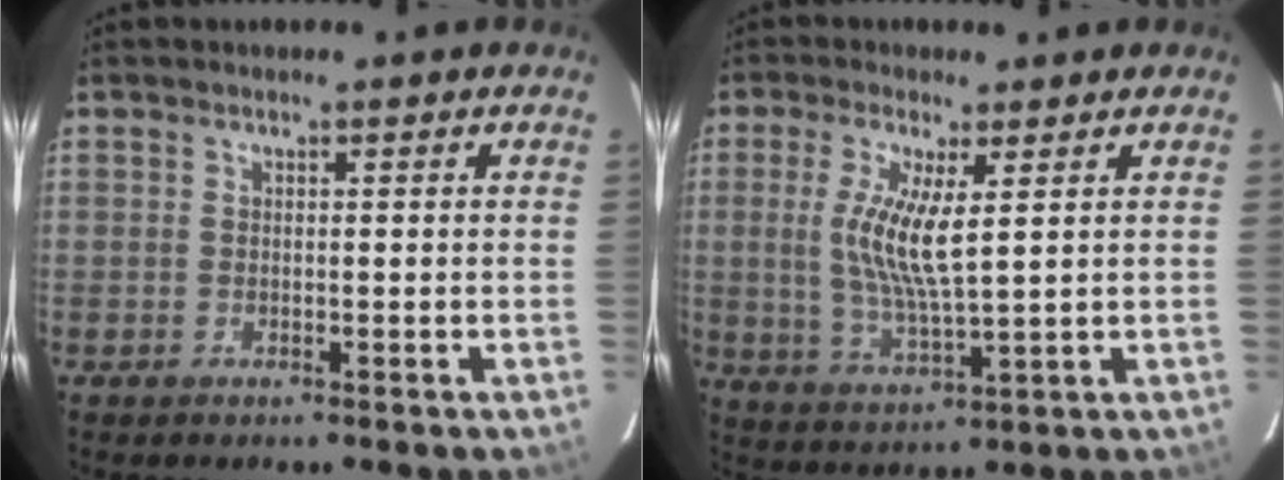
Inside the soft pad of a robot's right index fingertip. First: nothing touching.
{"total": 9.0, "force": [1.8, 1.9, 8.6], "torque": [-0.179, -0.009, 0.037]}